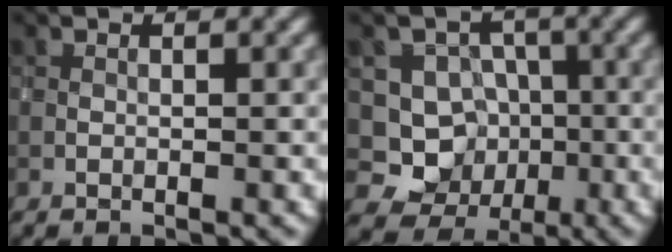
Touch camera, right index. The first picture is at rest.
{"total": 6.7, "force": [-1.3, 6.4, 1.2], "torque": [-0.001, 0.009, -0.045]}